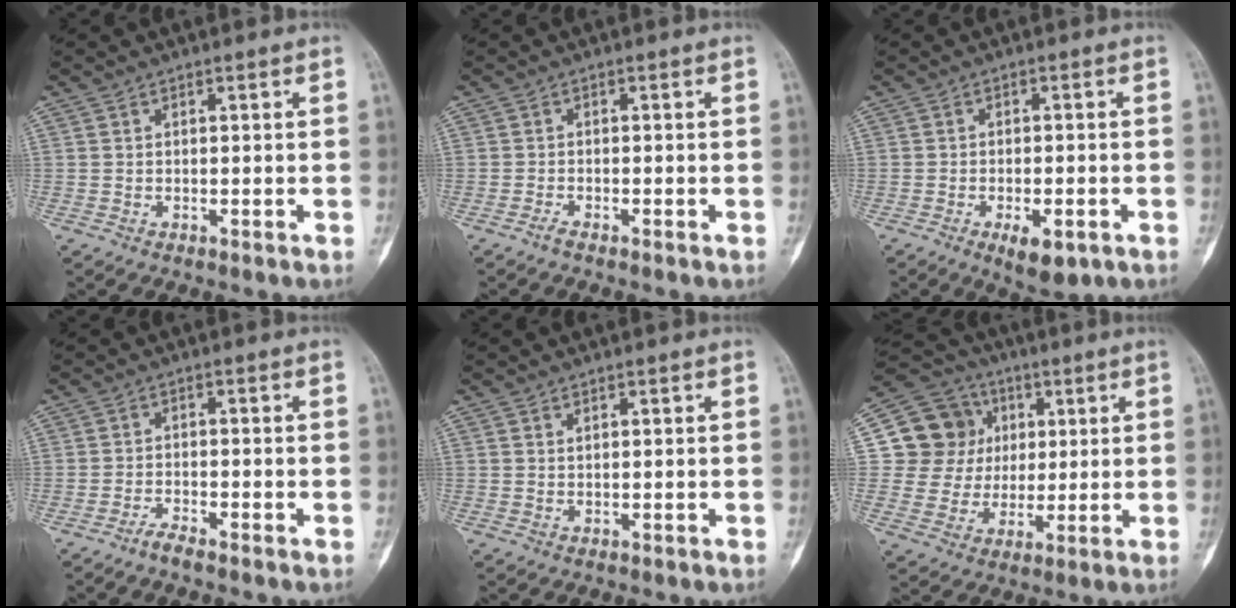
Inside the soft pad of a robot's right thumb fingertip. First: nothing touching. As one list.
[{"total": 1.0, "force": [-0.9, 0.0, 0.4], "torque": [-0.014, 0.000, -0.021]}, {"total": 6.1, "force": [-2.7, 2.5, 4.8], "torque": [-0.067, 0.003, -0.031]}, {"total": 2.1, "force": [-1.8, 0.0, 0.9], "torque": [-0.026, 0.005, -0.039]}, {"total": 0.5, "force": [0.4, 0.2, 0.2], "torque": [0.005, -0.001, 0.006]}, {"total": 13.6, "force": [3.3, 12.7, 3.5], "torque": [-0.021, 0.013, 0.061]}]